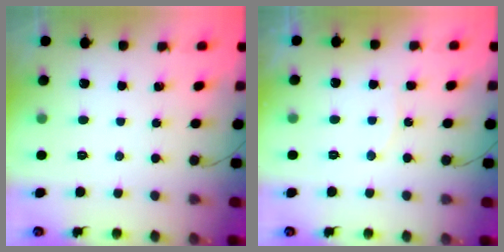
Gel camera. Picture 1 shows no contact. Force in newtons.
{"total": 5.4, "press": 5.1, "slide": 2.0}